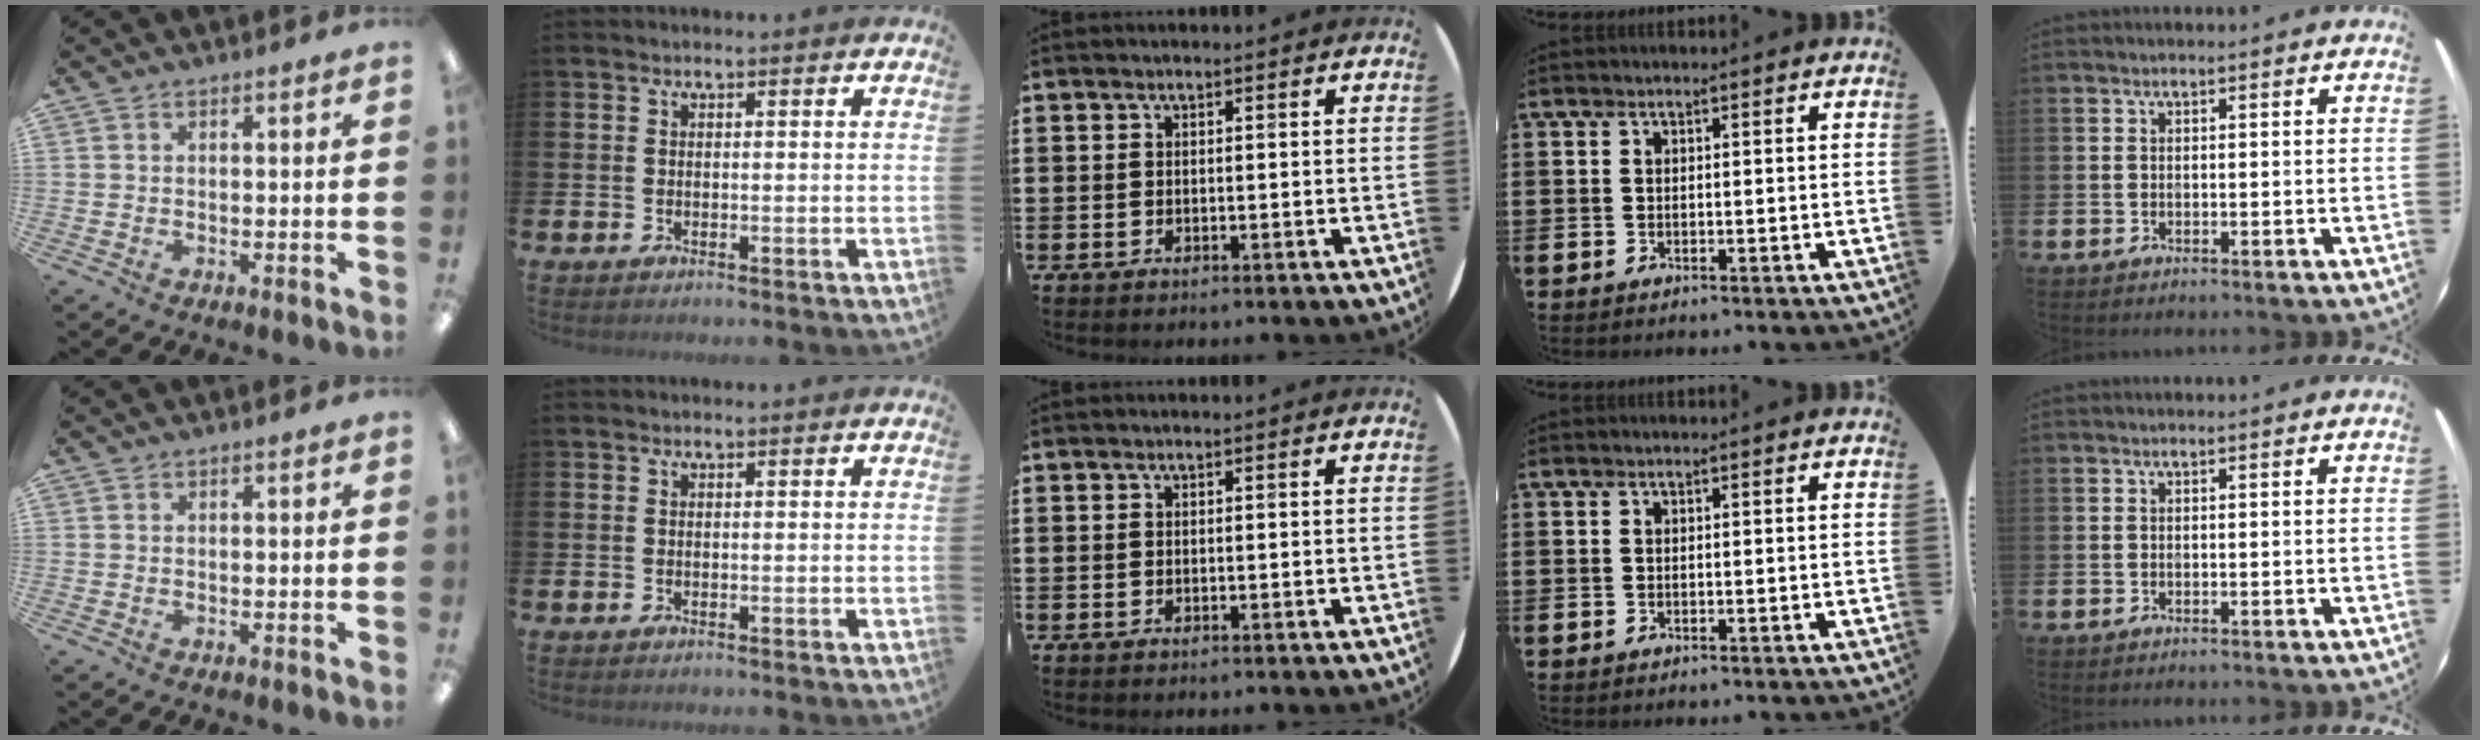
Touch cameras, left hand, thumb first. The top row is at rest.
{}